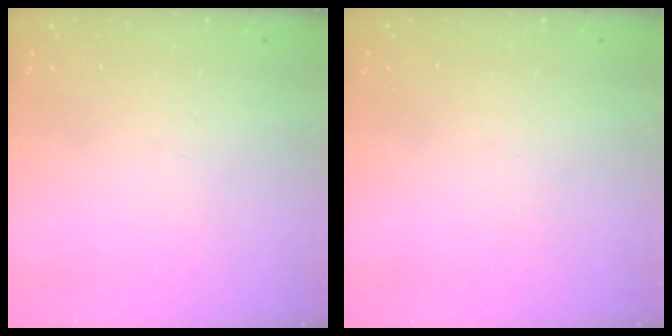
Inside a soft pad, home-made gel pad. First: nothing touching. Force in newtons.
{"total": 0.0}